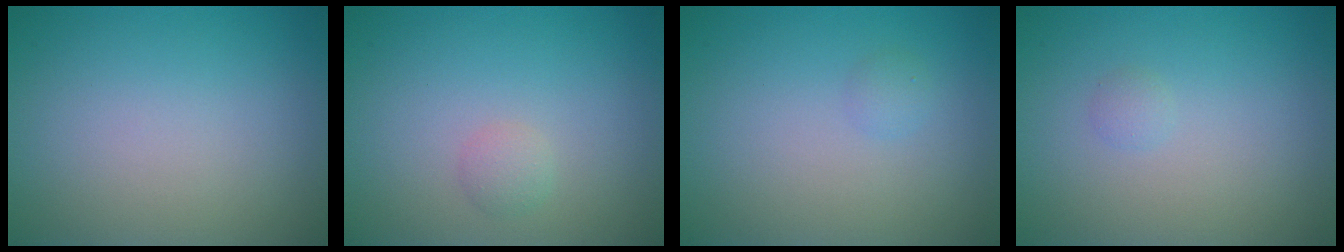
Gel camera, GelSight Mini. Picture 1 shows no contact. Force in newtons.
{"total": 1.0, "press": 1.0, "slide": 0.0}
{"total": 0.7, "press": 0.7, "slide": 0.0}
{"total": 0.6, "press": 0.6, "slide": 0.1}